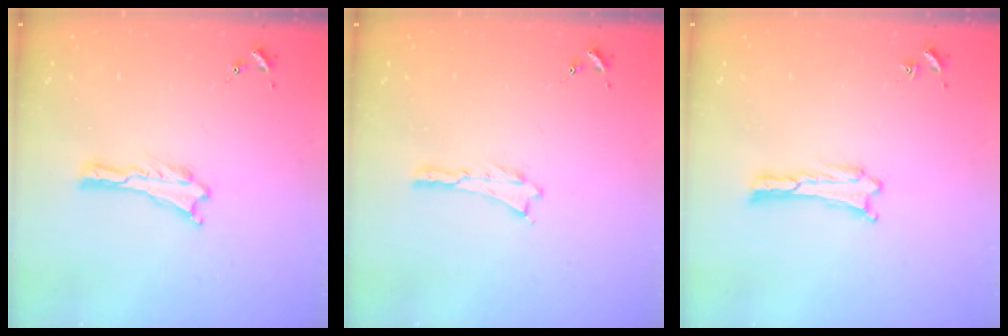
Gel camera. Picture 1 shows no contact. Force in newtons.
{"total": 0.0}
{"total": 0.0}